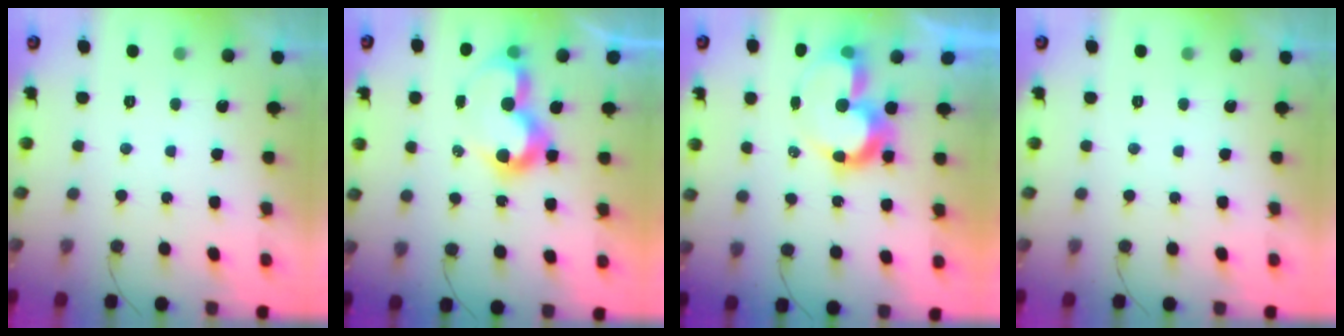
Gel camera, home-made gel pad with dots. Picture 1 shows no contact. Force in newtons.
{"total": 10.2, "press": 10.2, "slide": 1.0}
{"total": 11.3, "press": 10.8, "slide": 3.4}
{"total": 0.0}